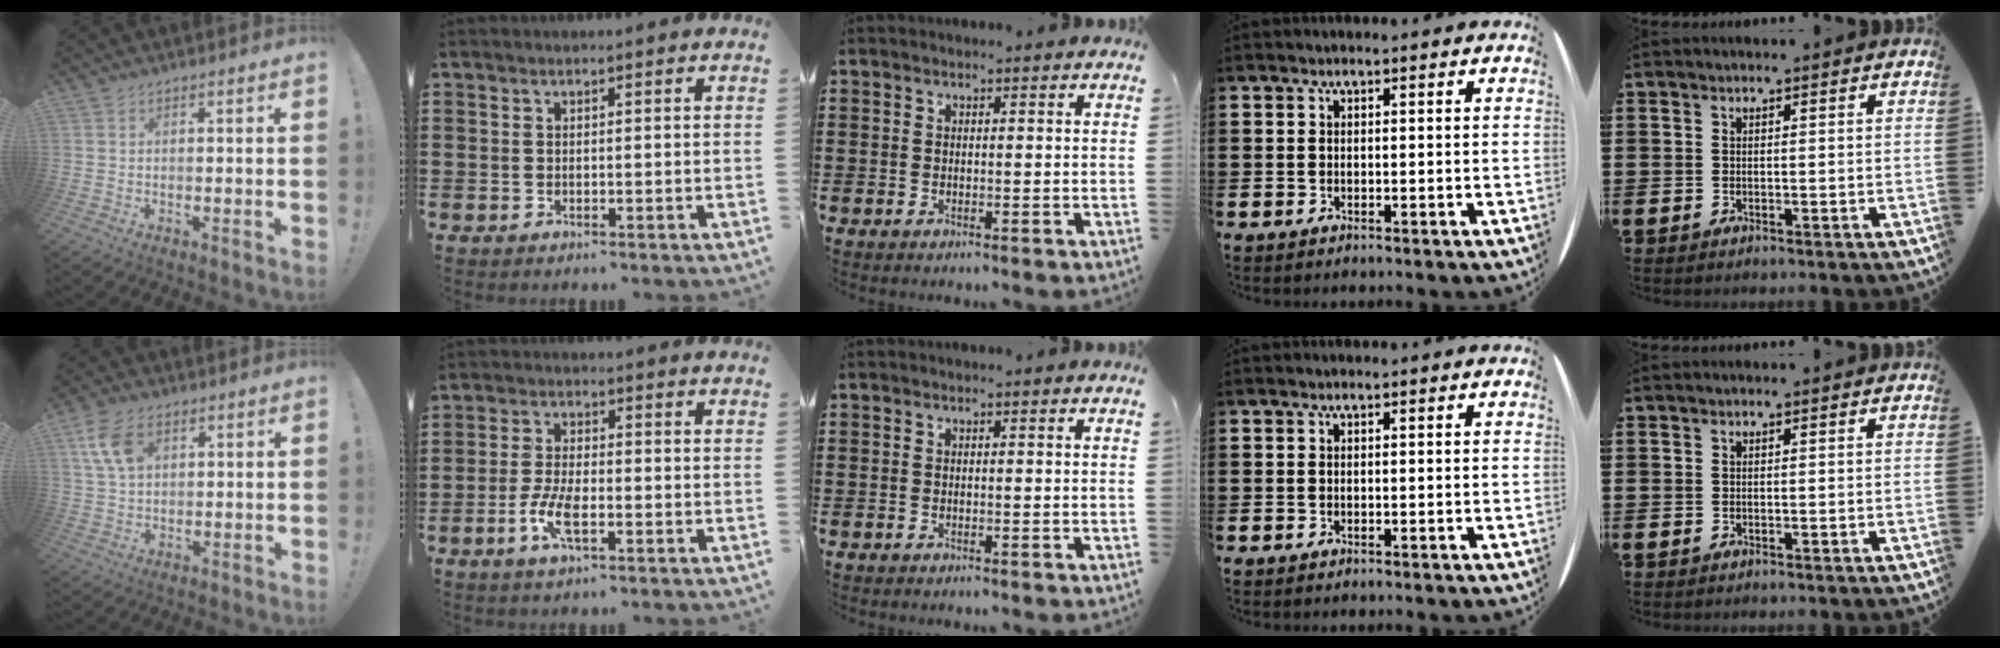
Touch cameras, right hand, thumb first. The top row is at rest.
{"thumb": {"total": 9.1, "force": [3.6, 5.7, 6.2], "torque": [-0.121, -0.003, 0.069]}, "index": {"total": 5.7, "force": [-2.1, 2.0, 4.8], "torque": [-0.108, -0.004, -0.043]}}